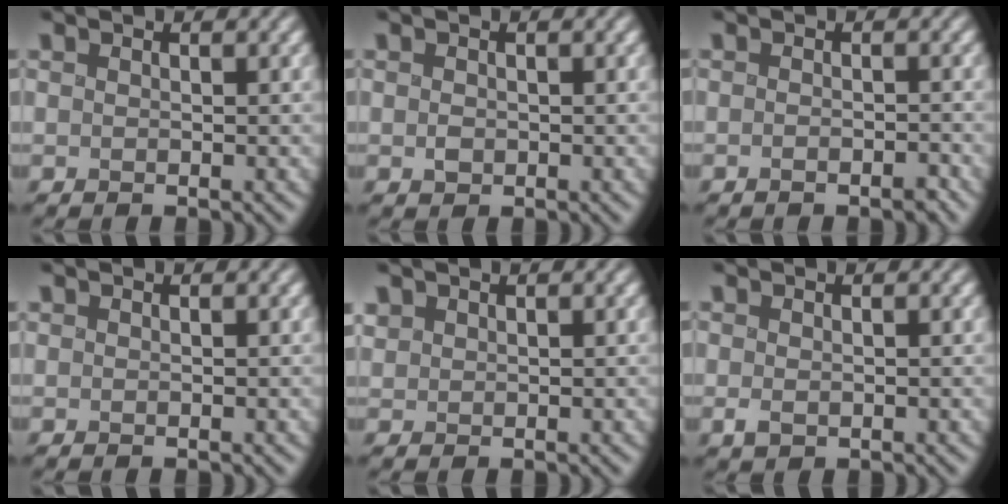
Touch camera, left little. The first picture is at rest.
{"total": 0.8, "force": [-0.1, 0.7, 0.3], "torque": [-0.004, -0.001, 0.001]}
{"total": 1.2, "force": [-1.0, 0.4, 0.6], "torque": [-0.003, -0.004, -0.016]}
{"total": 0.0}
{"total": 1.0, "force": [0.7, 0.6, 0.1], "torque": [-0.005, 0.006, 0.019]}
{"total": 0.6, "force": [0.1, 0.4, 0.4], "torque": [-0.007, -0.002, 0.004]}